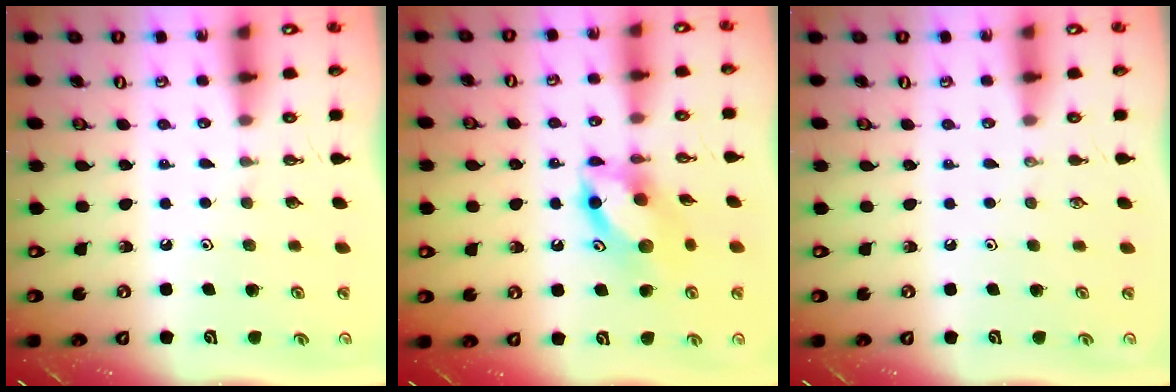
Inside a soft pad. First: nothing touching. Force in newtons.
{"total": 11.6, "press": 11.4, "slide": 1.7}
{"total": 0.0}